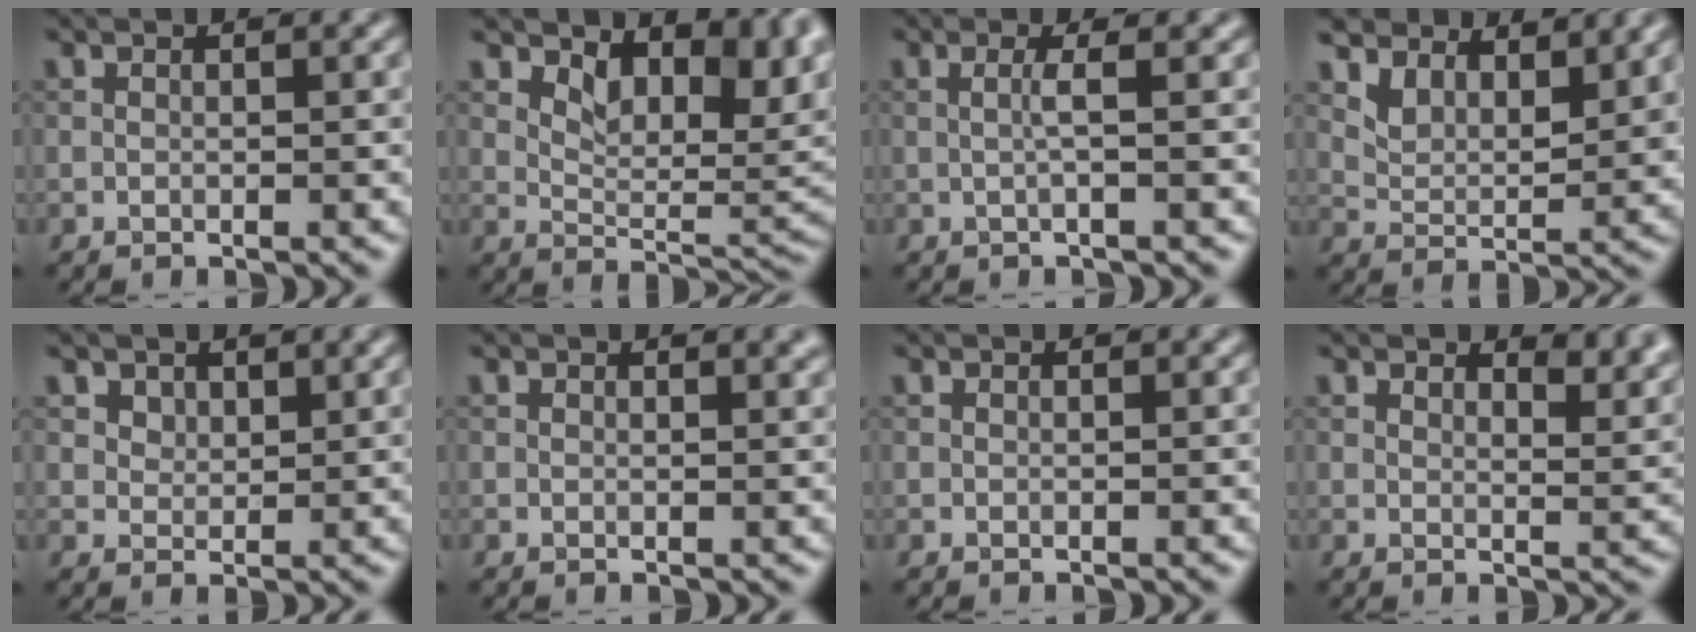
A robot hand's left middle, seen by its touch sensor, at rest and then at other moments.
{"total": 8.8, "force": [5.2, 3.9, 6.0], "torque": [-0.091, -0.004, 0.092]}
{"total": 1.5, "force": [0.0, 0.1, 1.5], "torque": [-0.029, 0.002, -0.004]}
{"total": 5.3, "force": [4.3, 2.3, 2.1], "torque": [-0.053, -0.006, 0.080]}
{"total": 2.4, "force": [1.7, 1.5, 0.7], "torque": [-0.025, -0.016, 0.041]}
{"total": 1.1, "force": [0.9, 0.3, 0.6], "torque": [-0.006, 0.000, 0.014]}
{"total": 0.0}
{"total": 3.7, "force": [2.9, 1.3, 1.8], "torque": [-0.026, -0.006, 0.042]}